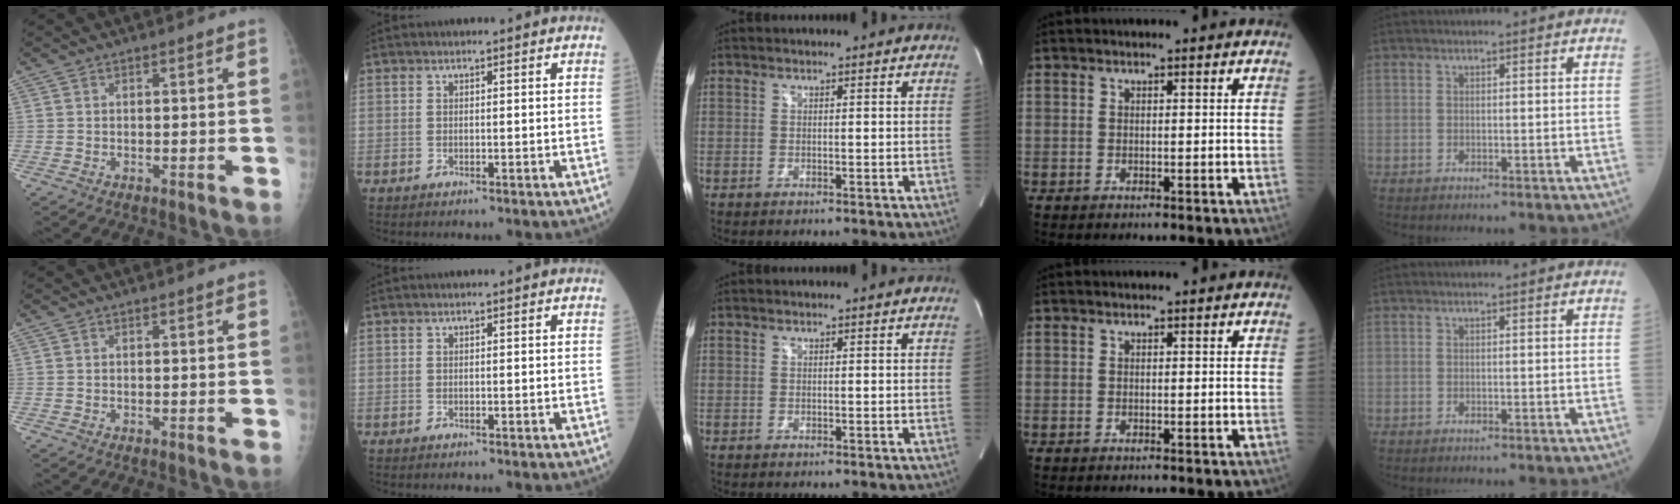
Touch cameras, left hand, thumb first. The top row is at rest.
{}